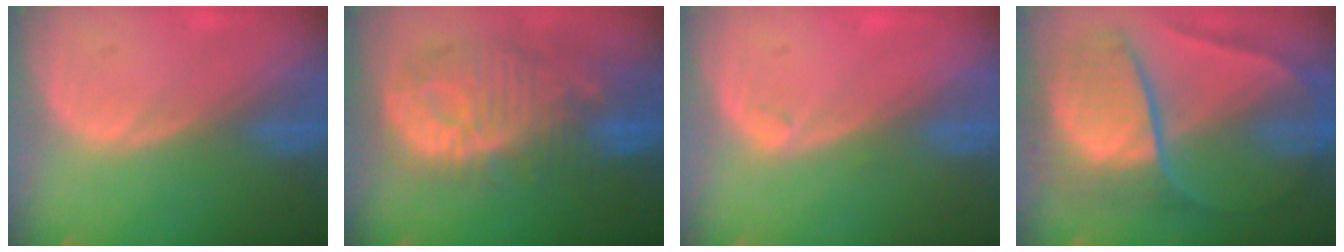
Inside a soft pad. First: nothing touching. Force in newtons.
{"total": 12.1, "press": 10.9, "slide": 5.2}
{"total": 0.6, "press": 0.6, "slide": 0.2}
{"total": 10.6, "press": 10.5, "slide": 1.1}